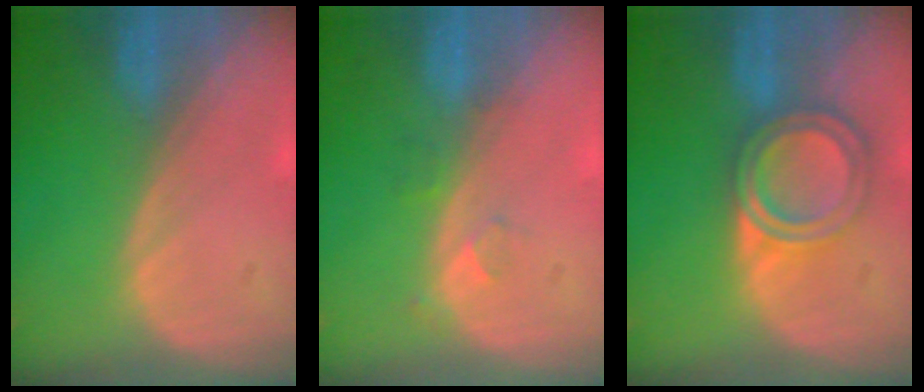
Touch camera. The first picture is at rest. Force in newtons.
{"total": 2.3, "press": 2.0, "slide": 1.1}
{"total": 6.7, "press": 5.9, "slide": 3.2}